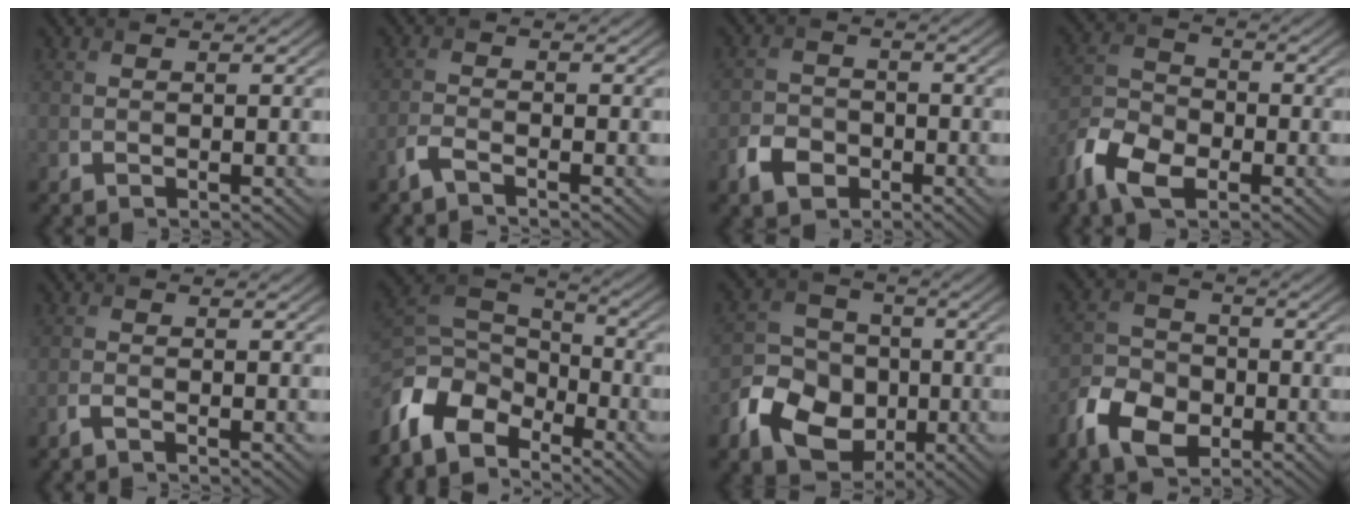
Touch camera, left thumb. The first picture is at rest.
{"total": 2.2, "force": [-1.7, 0.4, 1.3], "torque": [-0.032, -0.002, -0.044]}
{"total": 4.0, "force": [-2.3, 2.8, 1.8], "torque": [-0.041, -0.004, -0.052]}
{"total": 8.3, "force": [-4.9, 4.5, 4.9], "torque": [-0.117, -0.011, -0.111]}
{"total": 1.3, "force": [-1.0, 0.2, 0.7], "torque": [-0.017, 0.000, -0.025]}
{"total": 10.6, "force": [-6.9, 5.7, 5.6], "torque": [-0.137, -0.013, -0.144]}
{"total": 10.0, "force": [-3.8, 7.6, 5.3], "torque": [-0.119, -0.020, -0.083]}
{"total": 7.6, "force": [-3.9, 5.0, 4.1], "torque": [-0.093, -0.008, -0.089]}